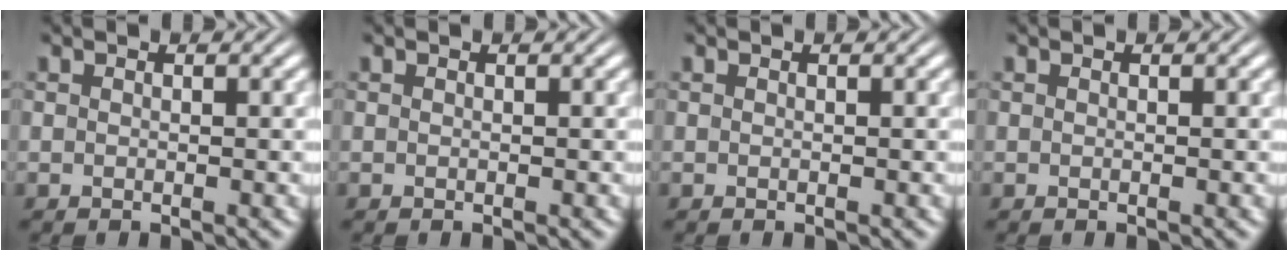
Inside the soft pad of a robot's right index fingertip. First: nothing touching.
{"total": 0.0}
{"total": 0.0}
{"total": 0.0}